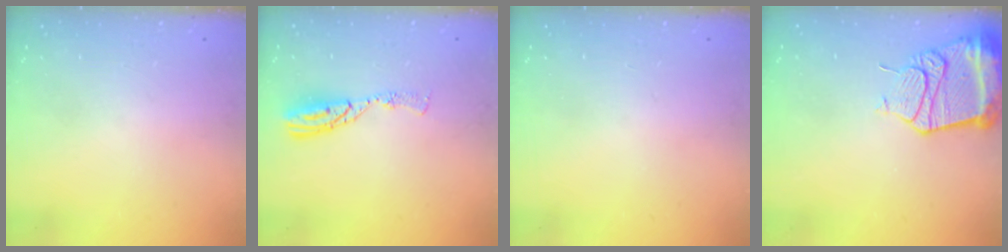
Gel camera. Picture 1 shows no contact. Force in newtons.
{"total": 7.8, "press": 7.8, "slide": 0.8}
{"total": 0.0}
{"total": 14.5, "press": 14.4, "slide": 1.7}